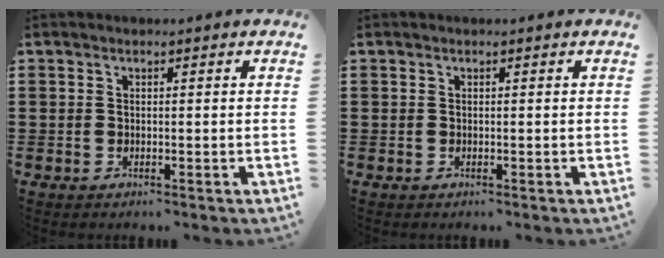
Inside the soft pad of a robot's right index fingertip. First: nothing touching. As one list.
[{"total": 0.0}]